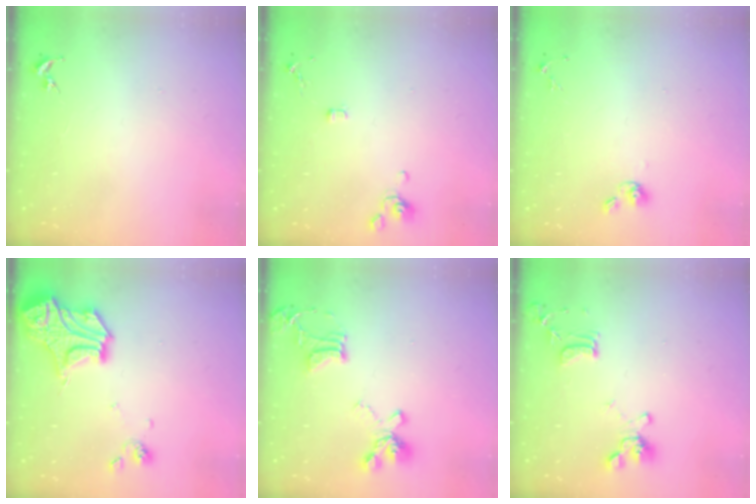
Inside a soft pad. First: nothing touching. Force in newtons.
{"total": 3.5, "press": 3.4, "slide": 0.7}
{"total": 6.1, "press": 5.7, "slide": 2.3}
{"total": 19.9, "press": 19.8, "slide": 1.8}
{"total": 18.1, "press": 18.0, "slide": 1.8}
{"total": 13.7, "press": 13.6, "slide": 1.5}